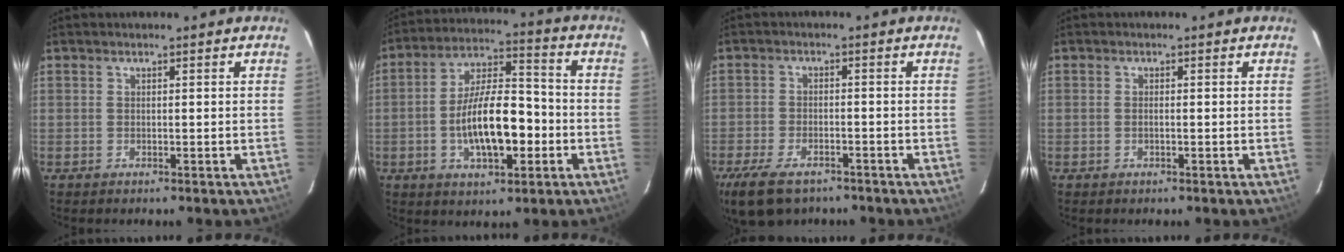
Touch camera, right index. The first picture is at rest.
{"total": 14.0, "force": [-3.5, 5.7, 12.3], "torque": [-0.232, 0.009, -0.055]}
{"total": 10.9, "force": [-7.7, 5.1, 5.8], "torque": [-0.148, -0.023, -0.136]}
{"total": 1.5, "force": [1.3, -0.9, 0.2], "torque": [-0.004, -0.024, 0.002]}